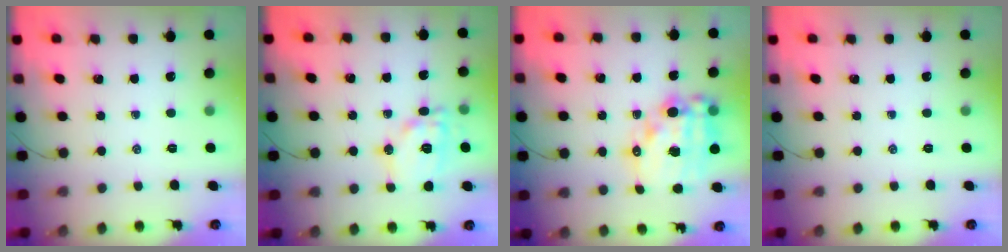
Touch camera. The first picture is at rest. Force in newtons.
{"total": 13.4, "press": 13.4, "slide": 0.9}
{"total": 17.2, "press": 16.9, "slide": 3.6}
{"total": 0.0}